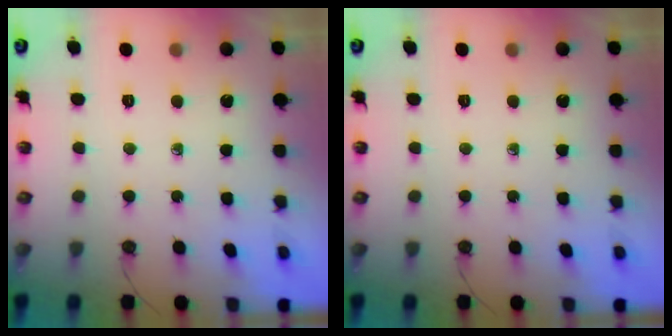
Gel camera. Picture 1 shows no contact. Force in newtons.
{"total": 0.0}